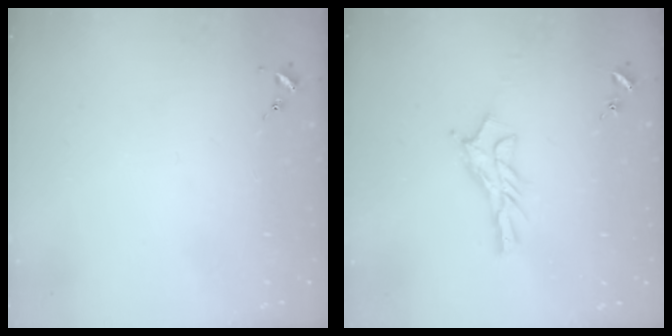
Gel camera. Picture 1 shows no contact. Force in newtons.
{"total": 10.0, "press": 10.0, "slide": 0.7}